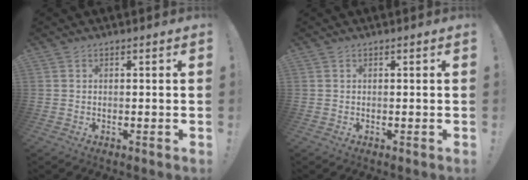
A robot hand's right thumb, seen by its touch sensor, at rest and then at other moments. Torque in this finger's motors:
{"motor_torque": [-0.04, 0.01, 0.09, -0.05, 0.02]}